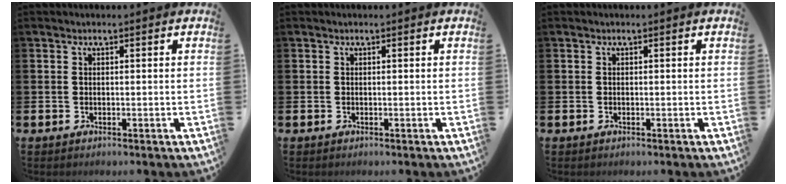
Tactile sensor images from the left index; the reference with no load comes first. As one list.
[{"total": 0.0}, {"total": 0.0}]